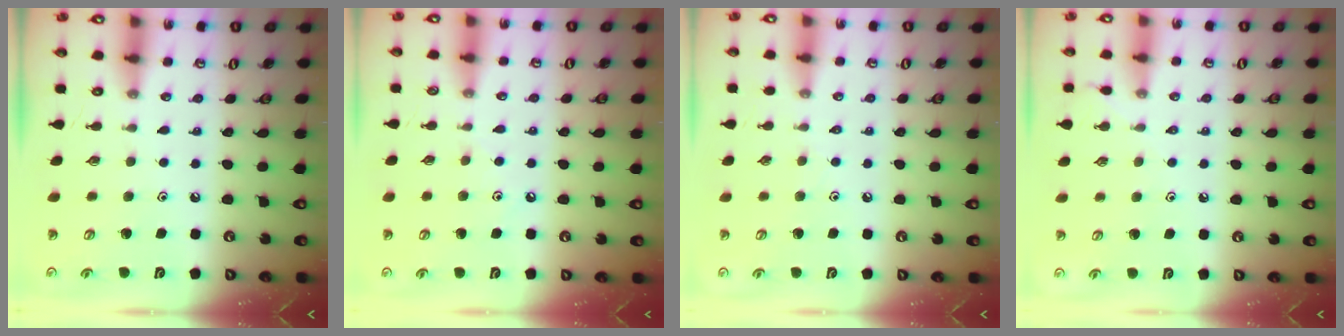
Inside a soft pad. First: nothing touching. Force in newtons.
{"total": 3.9, "press": 3.9, "slide": 0.6}
{"total": 2.1, "press": 2.1, "slide": 0.4}
{"total": 2.5, "press": 2.4, "slide": 0.6}